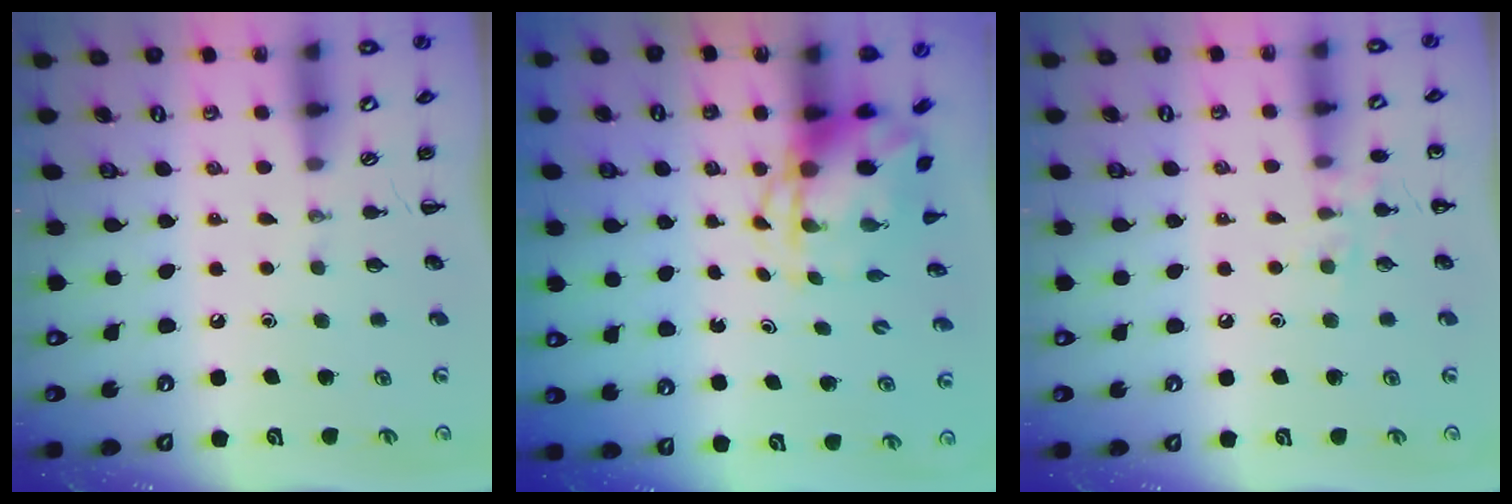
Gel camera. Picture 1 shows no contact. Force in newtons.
{"total": 5.6, "press": 5.6, "slide": 0.8}
{"total": 7.2, "press": 7.0, "slide": 1.6}